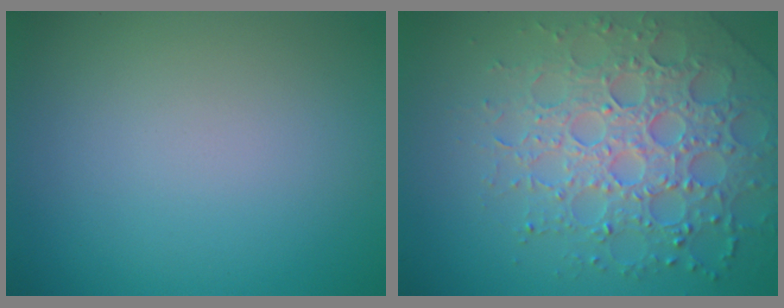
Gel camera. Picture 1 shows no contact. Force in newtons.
{"total": 5.4, "press": 5.2, "slide": 1.5}